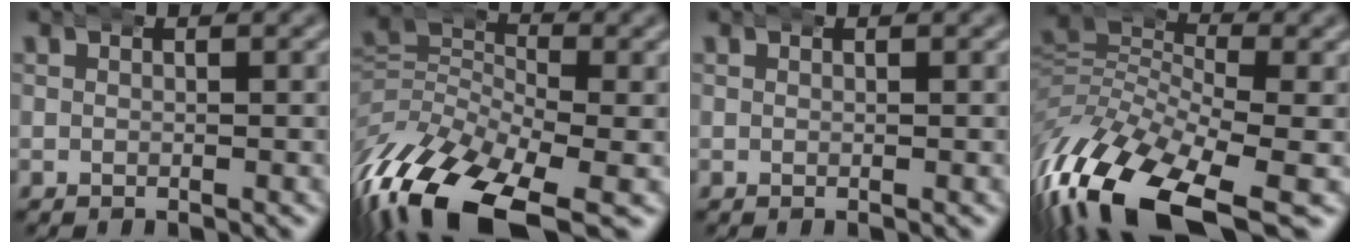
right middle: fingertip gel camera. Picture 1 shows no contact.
{"total": 10.3, "force": [-4.7, 6.2, 6.8], "torque": [-0.149, -0.034, -0.067]}
{"total": 0.0}
{"total": 12.5, "force": [-5.1, 7.6, 8.5], "torque": [-0.199, -0.054, -0.063]}